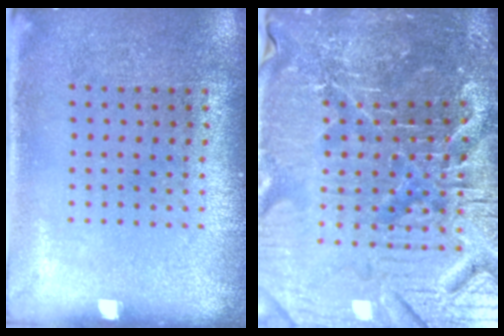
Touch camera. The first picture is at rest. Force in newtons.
{"total": 6.1, "press": 5.6, "slide": 2.3}